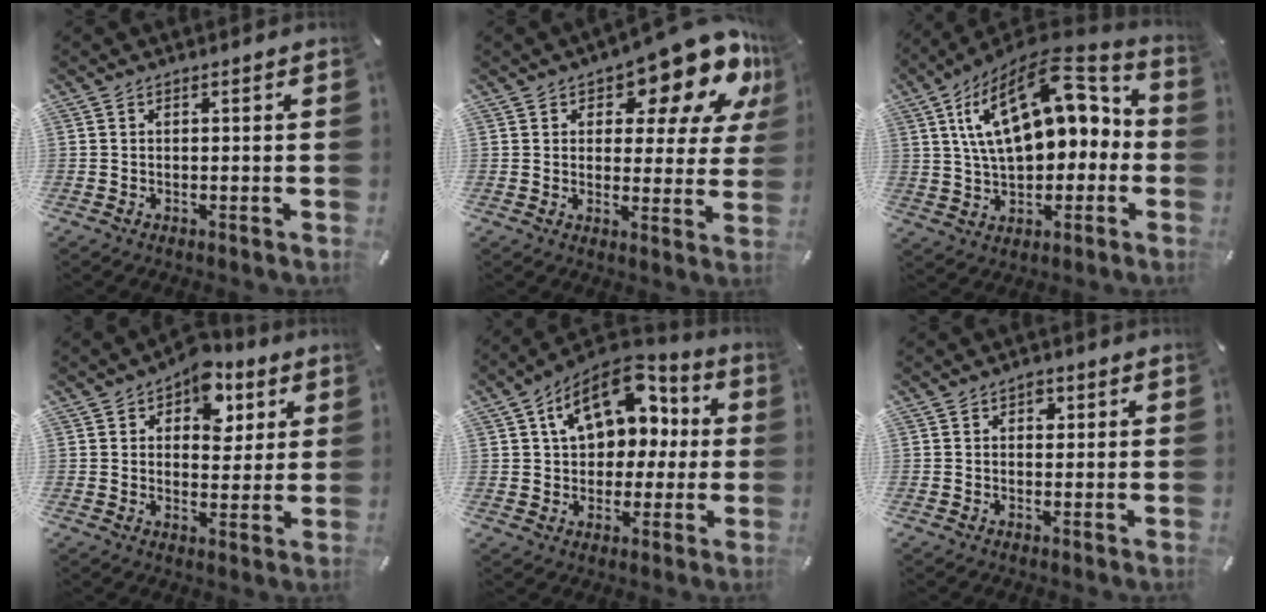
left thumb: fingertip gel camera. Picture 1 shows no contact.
{"total": 15.2, "force": [11.0, 5.7, 8.8], "torque": [-0.116, -0.086, 0.180]}
{"total": 21.8, "force": [6.8, 13.2, 15.9], "torque": [-0.261, -0.026, 0.114]}
{"total": 9.3, "force": [5.0, 6.5, 4.4], "torque": [-0.055, -0.025, 0.084]}
{"total": 15.6, "force": [6.0, 11.5, 8.7], "torque": [-0.144, -0.028, 0.110]}
{"total": 2.1, "force": [0.7, 1.8, 0.8], "torque": [0.004, -0.002, 0.006]}